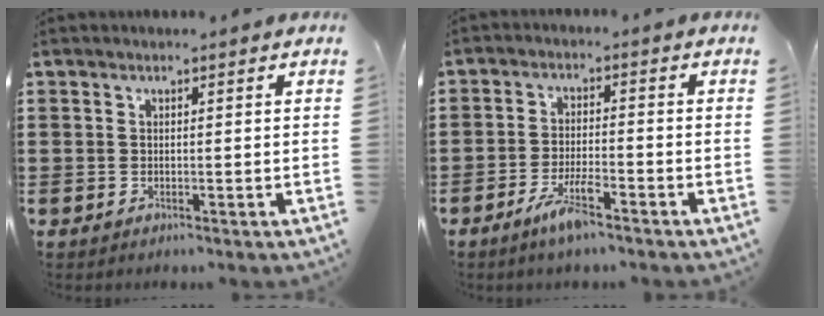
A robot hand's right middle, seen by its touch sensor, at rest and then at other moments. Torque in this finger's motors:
{"motor_torque": [2.14, 0.00, 0.35, 0.07]}